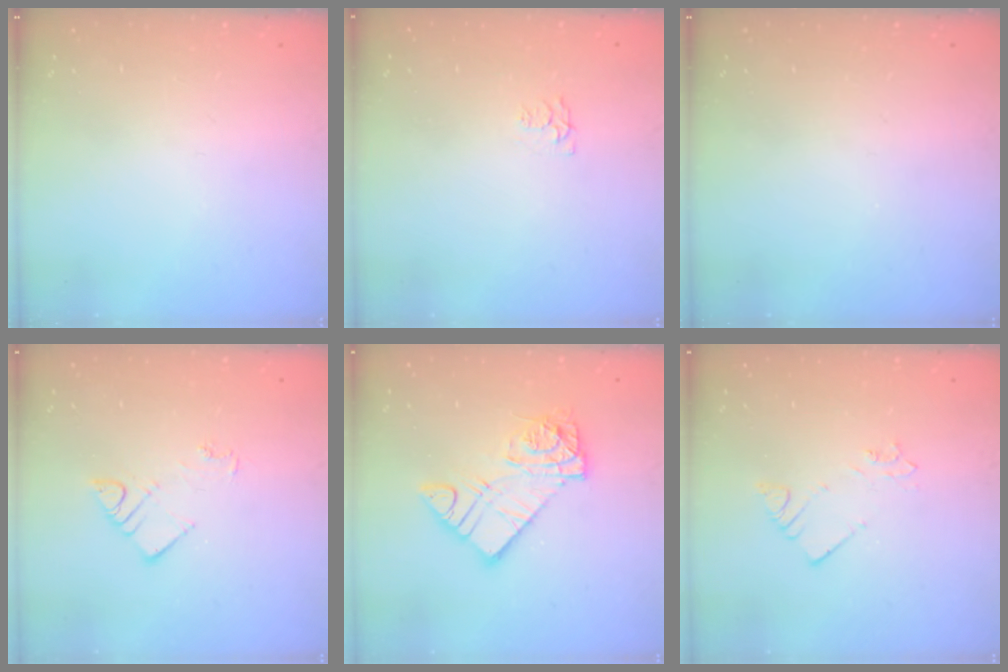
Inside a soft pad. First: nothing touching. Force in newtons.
{"total": 4.5, "press": 4.4, "slide": 0.6}
{"total": 0.0}
{"total": 5.0, "press": 5.0, "slide": 0.2}
{"total": 11.0, "press": 10.9, "slide": 1.0}
{"total": 2.7, "press": 2.7, "slide": 0.3}